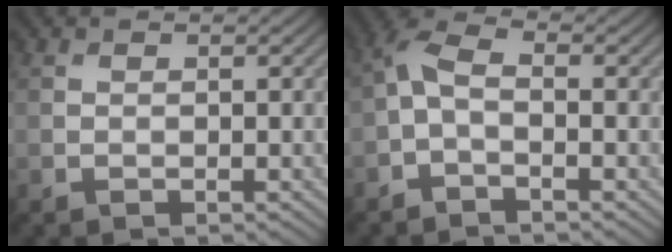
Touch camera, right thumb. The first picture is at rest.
{"total": 3.9, "force": [-1.1, 1.9, 3.2], "torque": [-0.081, 0.010, -0.033]}